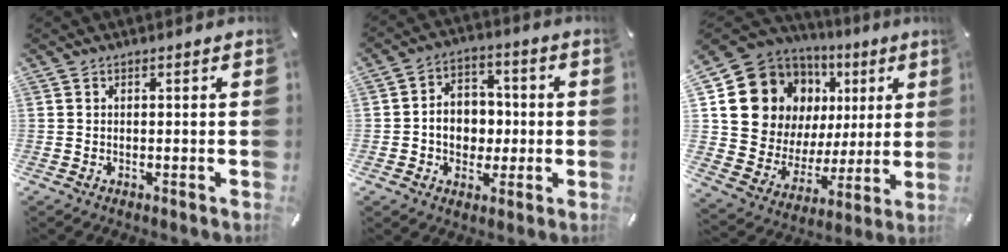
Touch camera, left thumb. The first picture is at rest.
{"total": 8.6, "force": [-1.1, 7.2, 4.4], "torque": [-0.072, 0.016, -0.019]}
{"total": 15.1, "force": [6.8, 12.2, 5.6], "torque": [-0.101, -0.051, 0.139]}